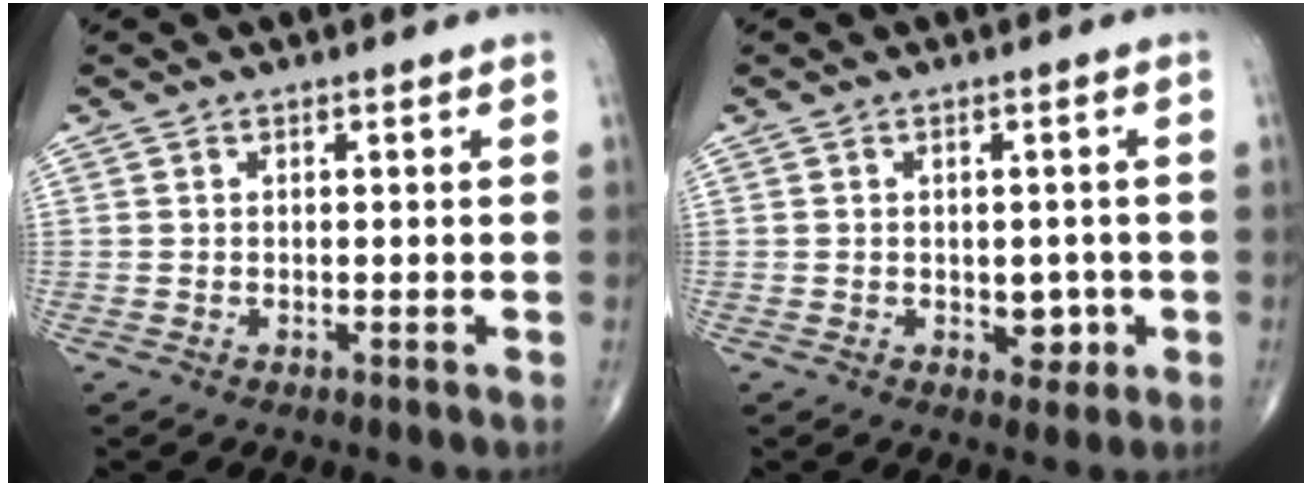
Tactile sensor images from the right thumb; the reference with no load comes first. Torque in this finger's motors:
{"motor_torque": [2.61, 2.40, 0.17, -0.33, -0.01]}